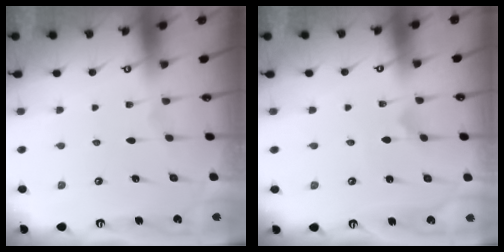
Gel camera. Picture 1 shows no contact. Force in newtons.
{"total": 0.9, "press": 0.9, "slide": 0.1}